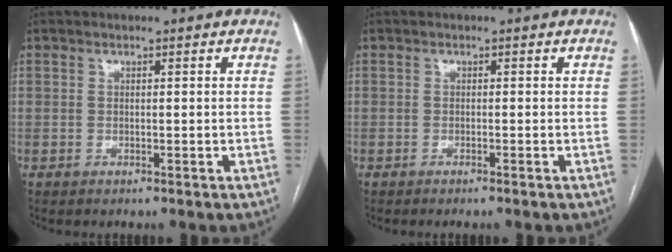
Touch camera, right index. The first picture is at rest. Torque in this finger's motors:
{"motor_torque": [0.06, 0.12, -0.03, 0.01]}